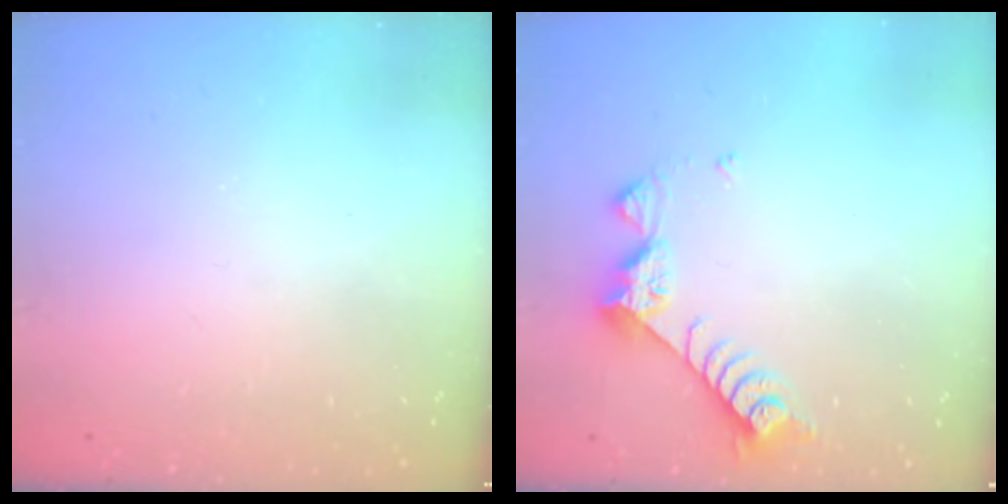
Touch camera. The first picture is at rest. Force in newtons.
{"total": 8.3, "press": 8.3, "slide": 0.5}